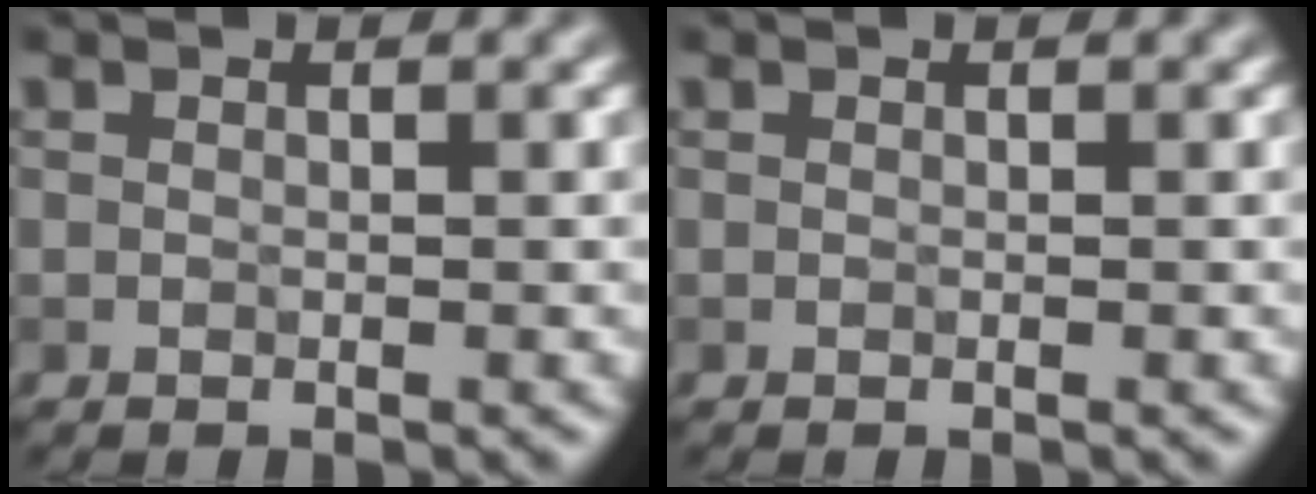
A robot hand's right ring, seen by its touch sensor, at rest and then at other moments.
{"total": 0.0}